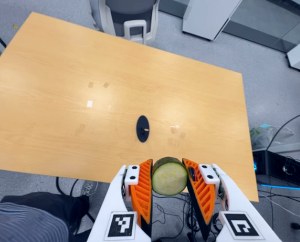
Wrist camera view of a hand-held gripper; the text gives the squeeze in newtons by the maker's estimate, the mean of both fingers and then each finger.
{"total": 11.1, "left": 10.5, "right": 11.6}